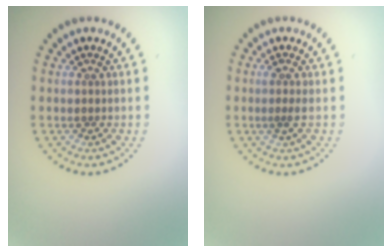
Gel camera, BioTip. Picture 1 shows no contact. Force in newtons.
{"total": 1.3, "press": 0.9, "slide": 0.9}